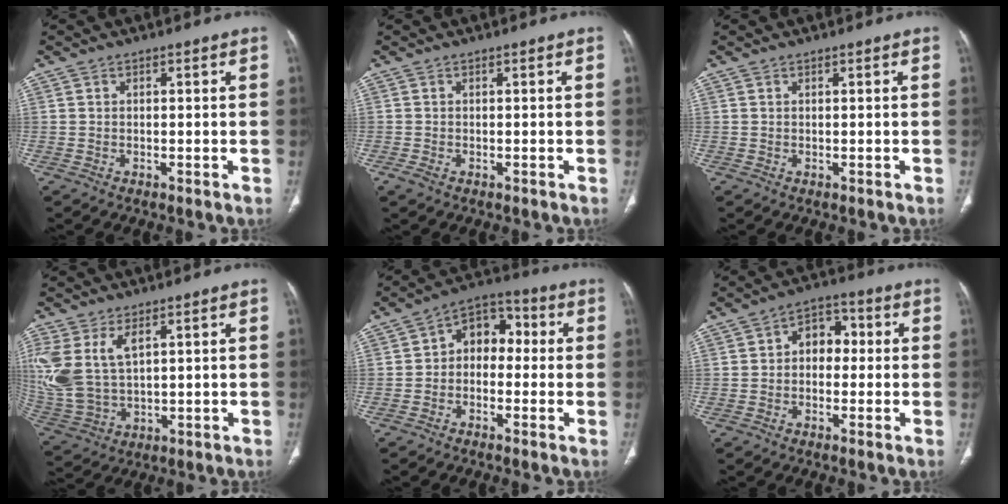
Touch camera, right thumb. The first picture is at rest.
{"total": 1.0, "force": [-0.4, 0.6, 0.7], "torque": [-0.020, -0.002, -0.007]}
{"total": 0.0}
{"total": 13.8, "force": [4.7, 8.0, 10.2], "torque": [-0.243, -0.011, 0.112]}
{"total": 8.5, "force": [0.1, 6.1, 5.9], "torque": [-0.050, 0.036, -0.016]}
{"total": 6.7, "force": [0.4, 4.9, 4.5], "torque": [-0.037, 0.023, -0.004]}